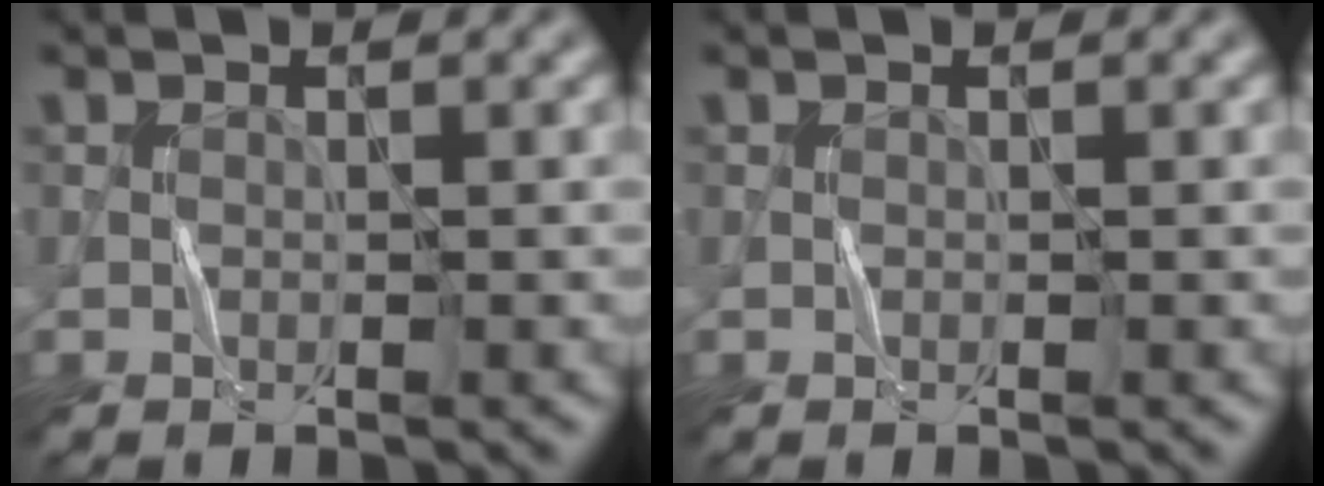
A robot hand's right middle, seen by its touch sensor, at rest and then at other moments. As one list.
[{"total": 0.0}]